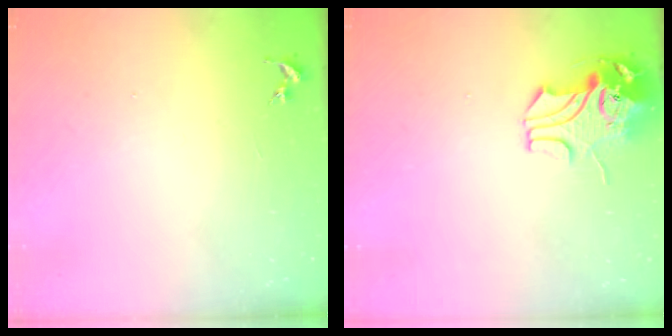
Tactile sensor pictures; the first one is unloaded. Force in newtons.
{"total": 9.6, "press": 9.5, "slide": 1.4}